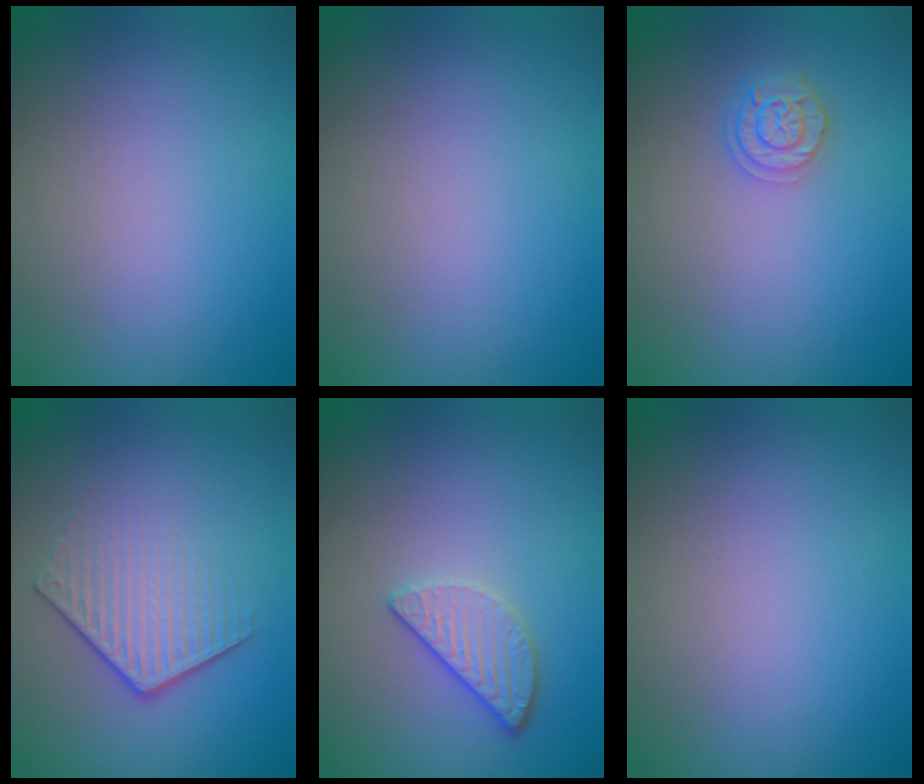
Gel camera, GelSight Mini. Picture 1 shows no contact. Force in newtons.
{"total": 0.0}
{"total": 2.5, "press": 2.1, "slide": 1.3}
{"total": 4.3, "press": 2.8, "slide": 3.3}
{"total": 2.6, "press": 2.3, "slide": 1.3}
{"total": 0.0}